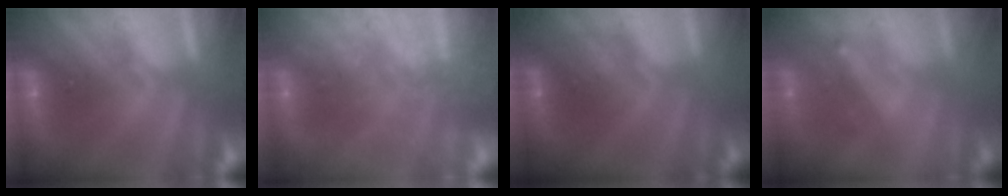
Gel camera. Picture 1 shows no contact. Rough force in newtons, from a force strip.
{"total": 2.4}
{"total": 1.7}
{"total": 2.5}